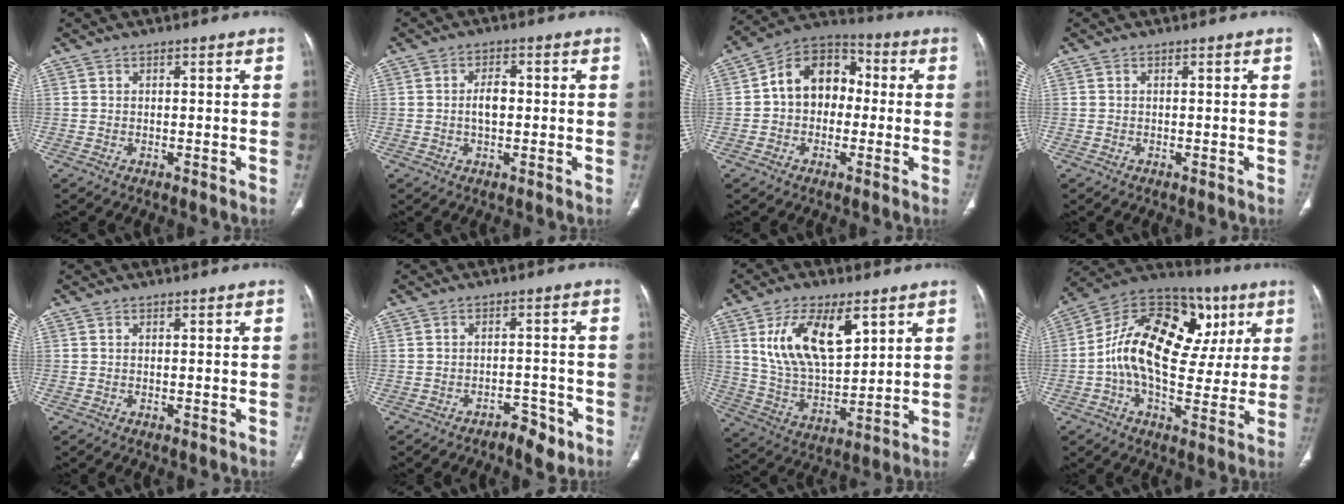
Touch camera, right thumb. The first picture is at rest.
{"total": 3.6, "force": [-0.1, 2.1, 3.0], "torque": [-0.052, 0.007, -0.003]}
{"total": 12.6, "force": [0.5, 9.5, 8.2], "torque": [-0.095, 0.038, -0.007]}
{"total": 0.0}
{"total": 0.0}
{"total": 4.3, "force": [-2.9, 2.1, 2.5], "torque": [-0.024, 0.022, -0.039]}
{"total": 16.5, "force": [6.9, 8.2, 12.6], "torque": [-0.204, -0.029, 0.140]}
{"total": 23.6, "force": [4.5, 14.0, 18.4], "torque": [-0.275, 0.028, 0.060]}